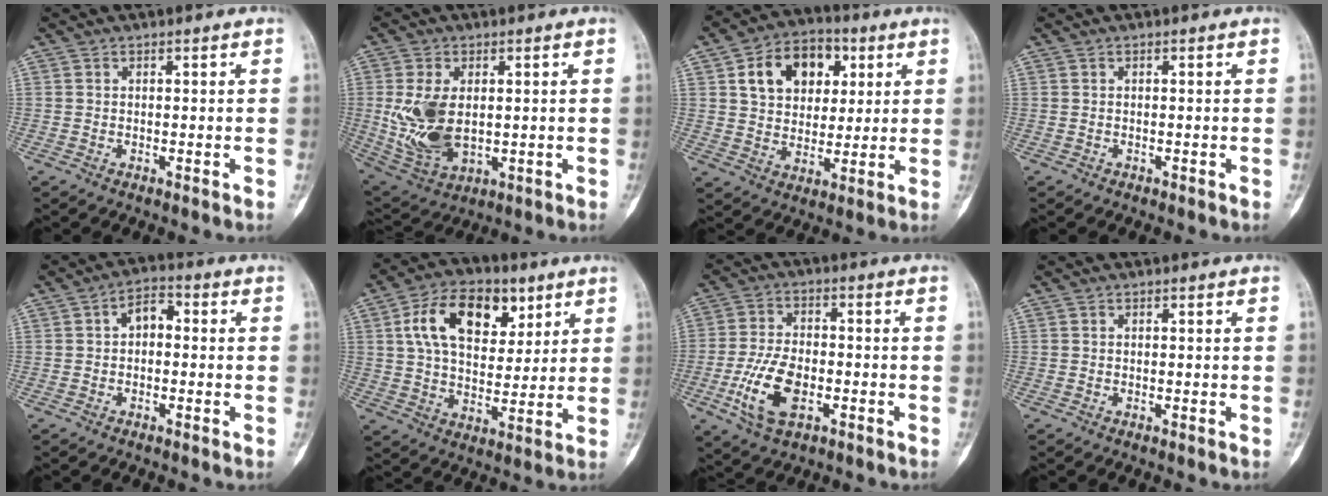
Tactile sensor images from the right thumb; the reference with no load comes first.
{"total": 12.6, "force": [0.4, 7.6, 10.0], "torque": [-0.200, -0.010, 0.029]}
{"total": 13.6, "force": [4.7, 9.8, 8.2], "torque": [-0.093, -0.003, 0.076]}
{"total": 0.0}
{"total": 4.6, "force": [0.2, 3.0, 3.5], "torque": [-0.043, 0.018, -0.010]}
{"total": 16.3, "force": [6.4, 10.1, 11.0], "torque": [-0.155, -0.010, 0.111]}
{"total": 10.9, "force": [-3.7, 5.7, 8.5], "torque": [-0.176, 0.011, -0.066]}
{"total": 0.0}